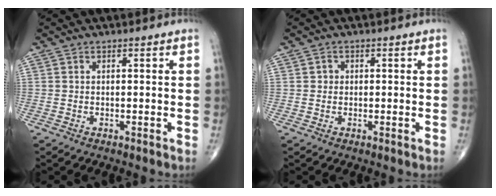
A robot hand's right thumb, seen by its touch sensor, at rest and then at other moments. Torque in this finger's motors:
{"motor_torque": [-0.23, 0.21, -0.12, -0.16, 0.02]}